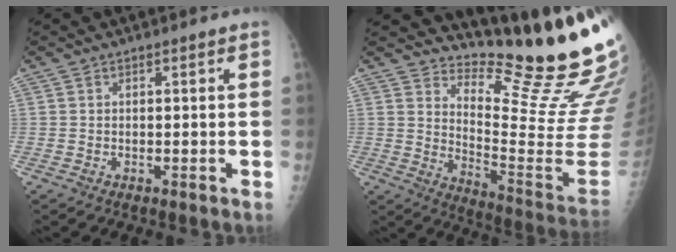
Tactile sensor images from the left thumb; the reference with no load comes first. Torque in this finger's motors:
{"motor_torque": [0.62, 0.21, 1.00, -1.78, 0.08]}